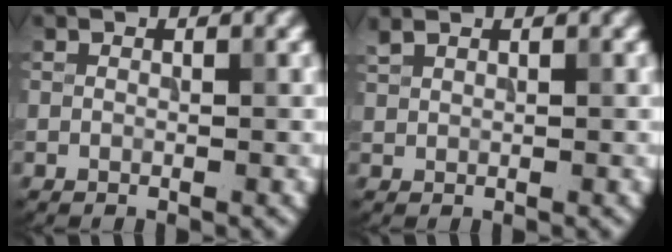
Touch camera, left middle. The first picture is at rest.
{"total": 1.2, "force": [1.2, 0.2, 0.2], "torque": [-0.009, 0.008, 0.026]}